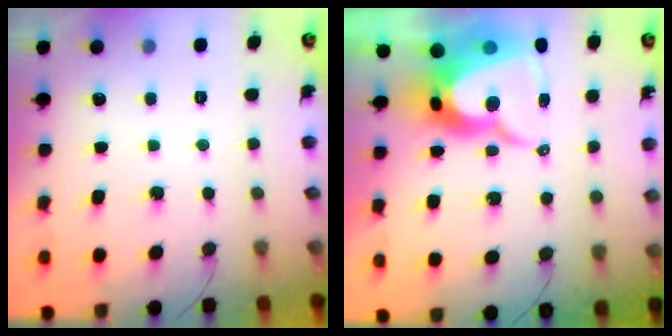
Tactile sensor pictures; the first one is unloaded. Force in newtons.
{"total": 16.8, "press": 16.8, "slide": 1.3}